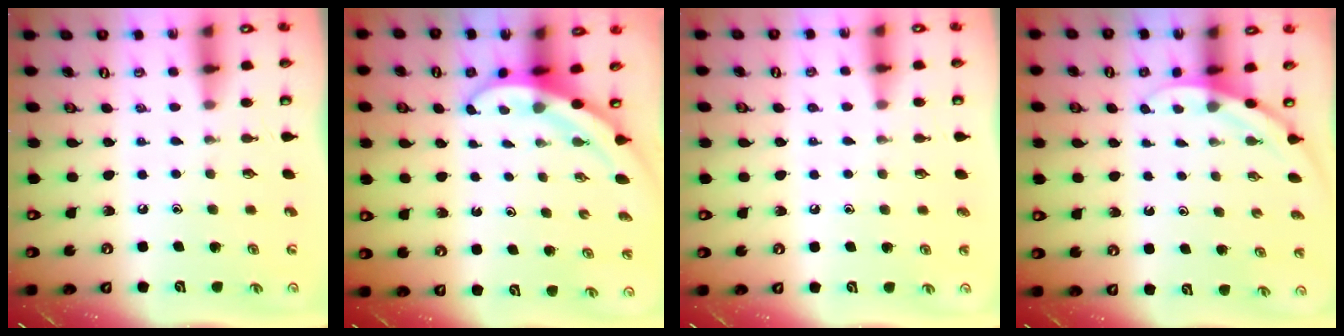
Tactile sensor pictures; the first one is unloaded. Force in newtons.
{"total": 3.7, "press": 3.7, "slide": 0.1}
{"total": 2.0, "press": 2.0, "slide": 0.2}
{"total": 4.1, "press": 4.1, "slide": 0.3}